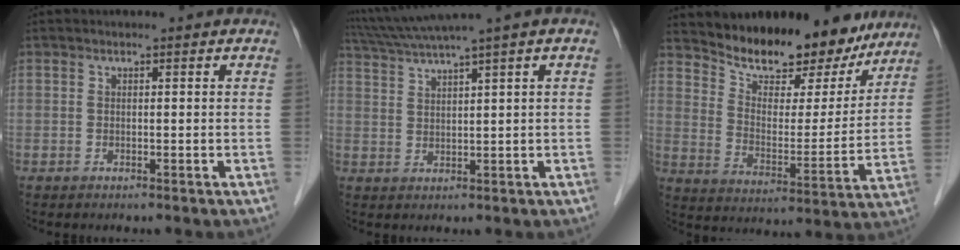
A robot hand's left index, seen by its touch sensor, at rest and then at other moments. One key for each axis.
{"total": 6.9, "fx": 5.3, "fy": -1.8, "fz": 4.1, "tx": -0.079, "ty": 0.021, "tz": 0.099}
{"total": 17.9, "fx": 15.8, "fy": 5.6, "fz": 6.4, "tx": -0.089, "ty": -0.016, "tz": 0.233}